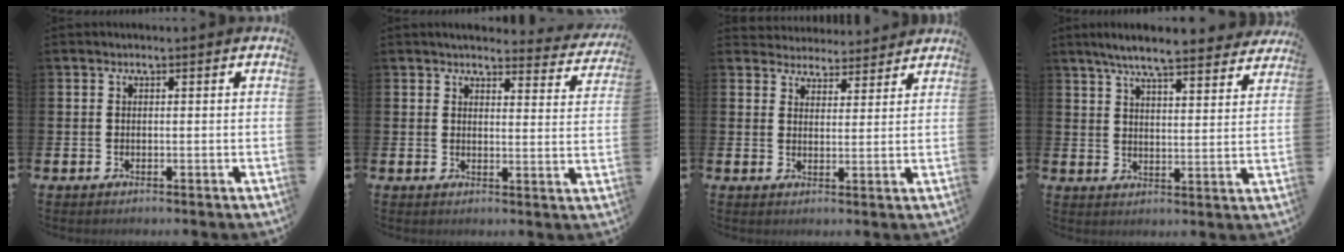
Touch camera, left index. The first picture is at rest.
{"total": 3.8, "force": [3.6, 0.8, 0.6], "torque": [-0.009, -0.029, 0.059]}
{"total": 3.9, "force": [3.8, 1.0, -0.4], "torque": [-0.002, -0.027, 0.066]}
{"total": 7.2, "force": [6.7, 0.8, 2.5], "torque": [-0.060, -0.037, 0.117]}